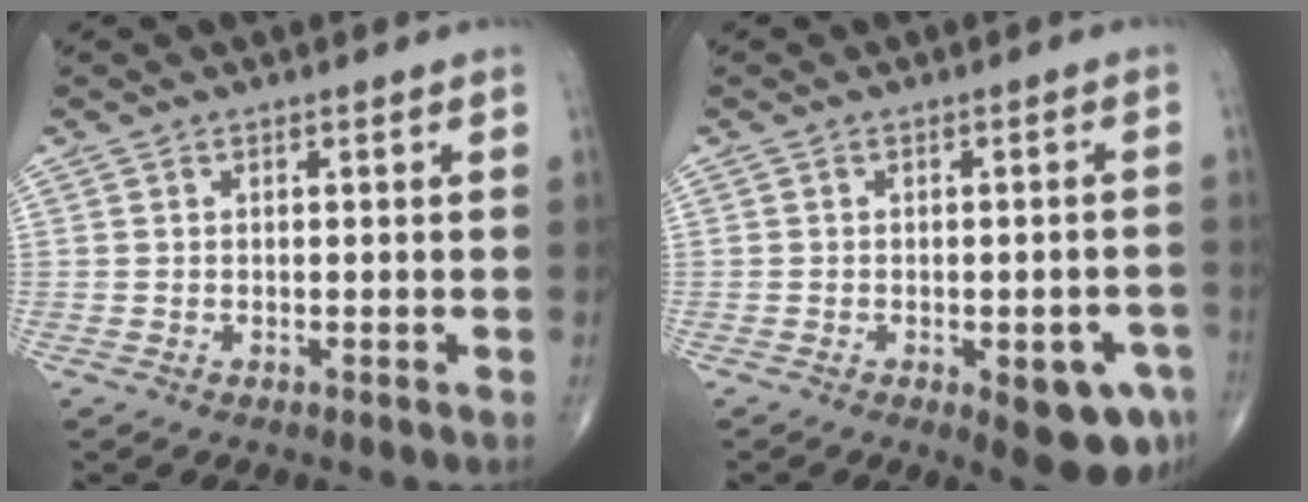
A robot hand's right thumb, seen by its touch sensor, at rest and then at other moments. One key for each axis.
{"total": 8.9, "fx": -3.6, "fy": 3.4, "fz": 7.4, "tx": -0.071, "ty": 0.008, "tz": -0.036}